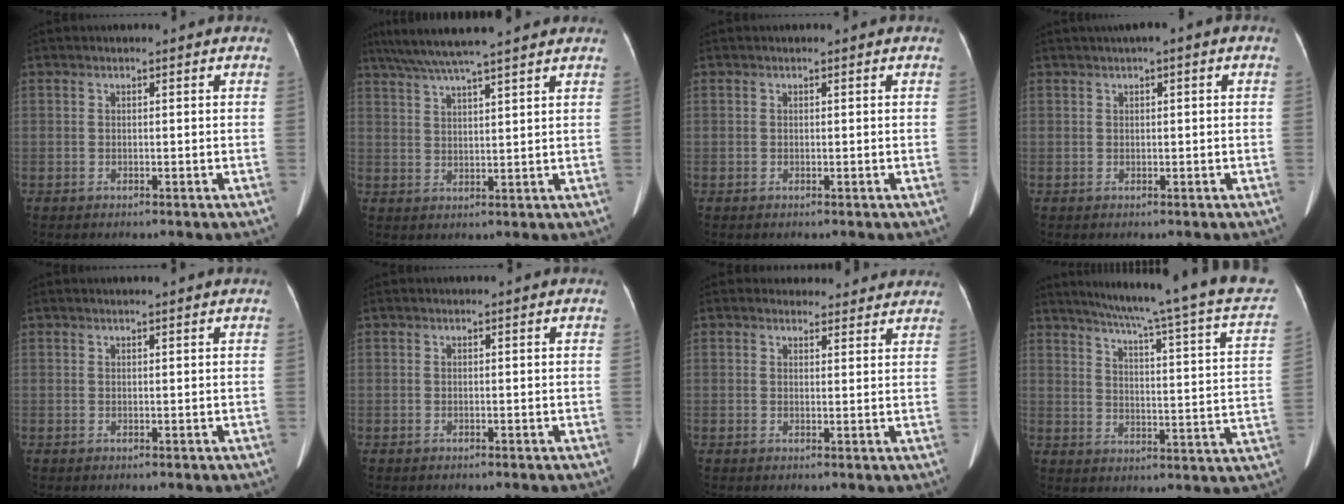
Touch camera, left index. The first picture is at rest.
{"total": 13.0, "force": [11.0, 0.1, 6.9], "torque": [-0.125, 0.045, 0.163]}
{"total": 0.0}
{"total": 2.1, "force": [0.8, 0.3, 1.9], "torque": [-0.031, 0.012, 0.009]}
{"total": 1.0, "force": [0.9, -0.3, 0.5], "torque": [-0.013, 0.007, 0.019]}
{"total": 0.0}
{"total": 6.7, "force": [6.2, 2.6, 0.3], "torque": [0.020, 0.009, 0.053]}
{"total": 25.5, "force": [21.5, 0.8, 13.6], "torque": [-0.195, -0.045, 0.258]}